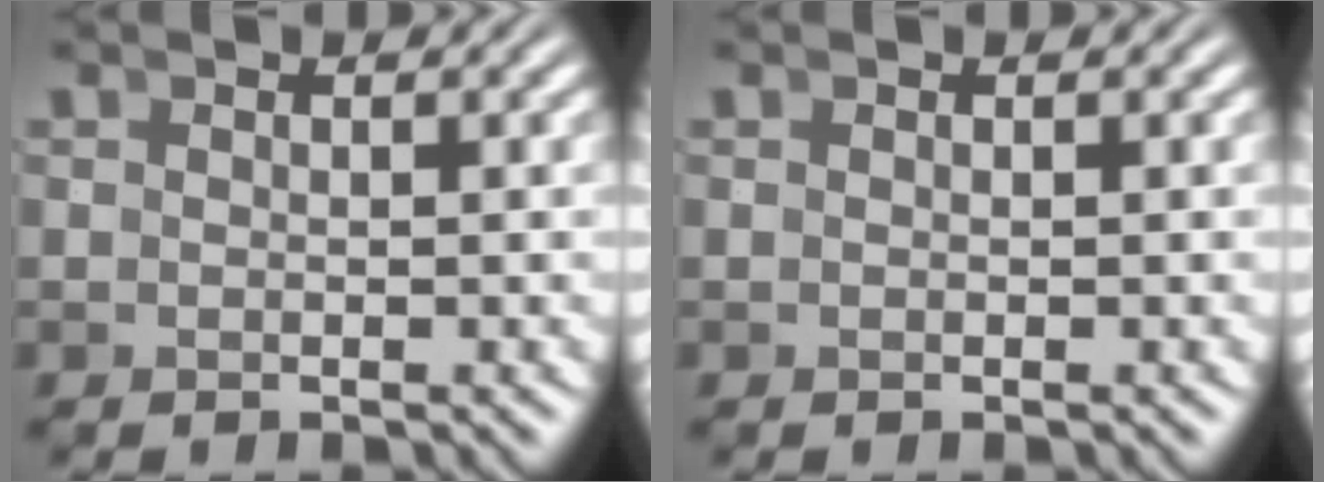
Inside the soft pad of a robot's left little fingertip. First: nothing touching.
{"total": 0.0}